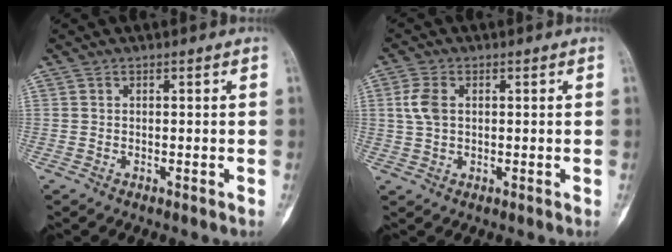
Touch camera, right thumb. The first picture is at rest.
{"total": 4.5, "force": [0.8, 2.9, 3.4], "torque": [-0.079, 0.005, 0.015]}